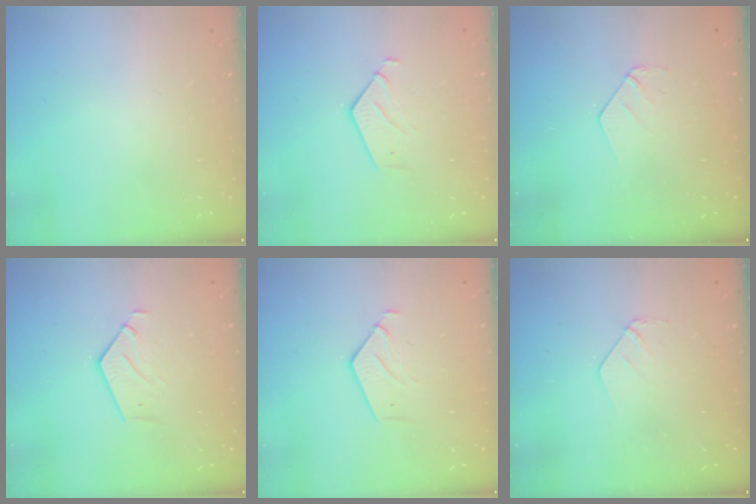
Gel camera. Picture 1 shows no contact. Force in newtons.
{"total": 3.0, "press": 3.0, "slide": 0.2}
{"total": 4.0, "press": 4.0, "slide": 0.3}
{"total": 2.8, "press": 2.8, "slide": 0.2}
{"total": 3.1, "press": 3.1, "slide": 0.2}
{"total": 3.4, "press": 3.4, "slide": 0.2}